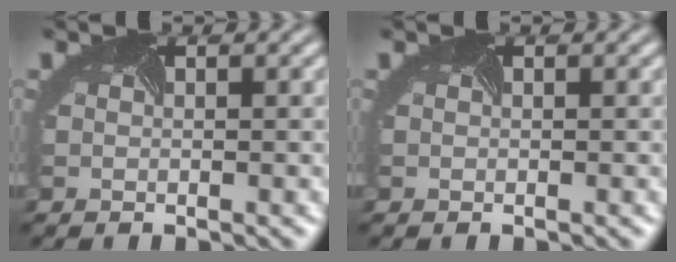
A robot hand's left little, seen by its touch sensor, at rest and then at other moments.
{"total": 0.0}